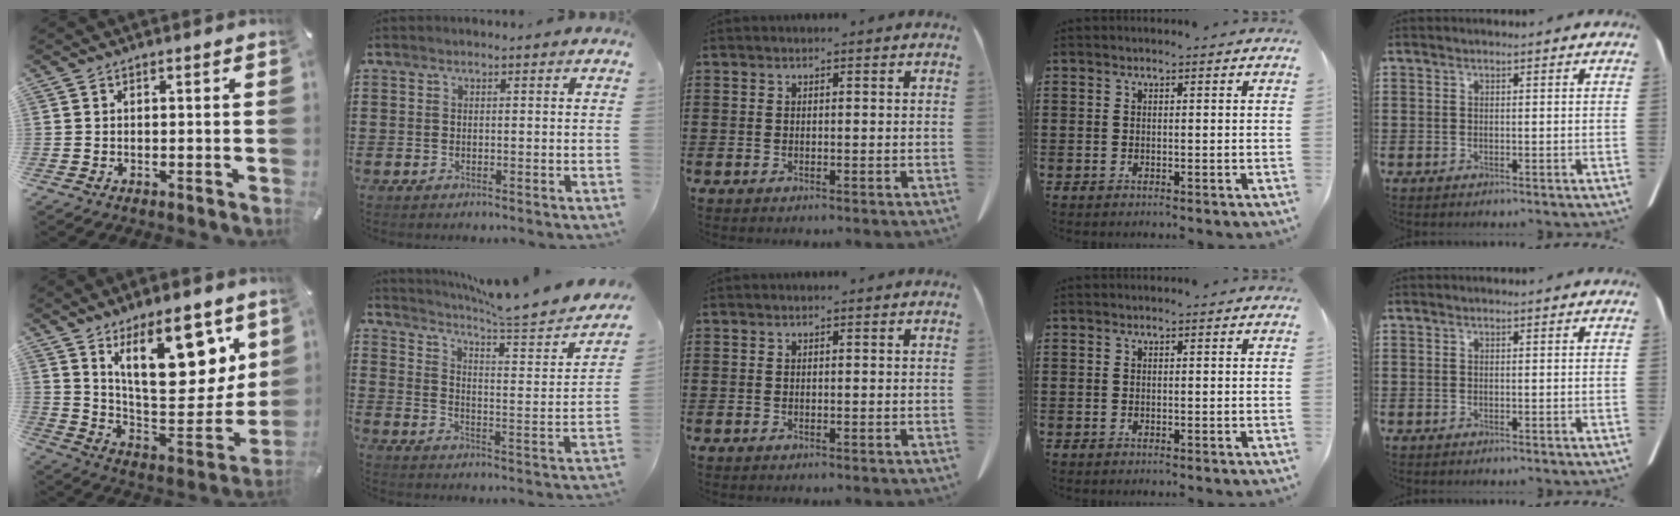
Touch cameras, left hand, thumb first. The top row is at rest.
{"thumb": {"total": 22.1, "force": [12.0, 10.1, 15.5], "torque": [-0.214, -0.072, 0.200]}, "index": {"total": 5.8, "force": [5.0, -0.4, 2.9], "torque": [-0.064, -0.044, 0.074]}}